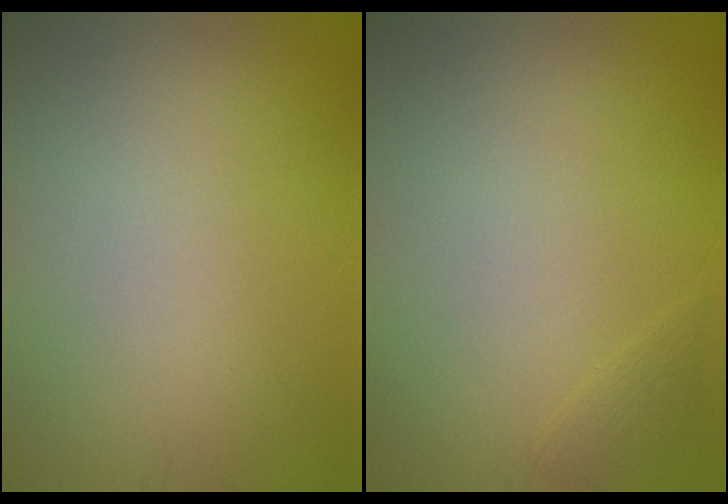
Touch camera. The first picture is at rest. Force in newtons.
{"total": 0.7, "press": 0.7, "slide": 0.0}